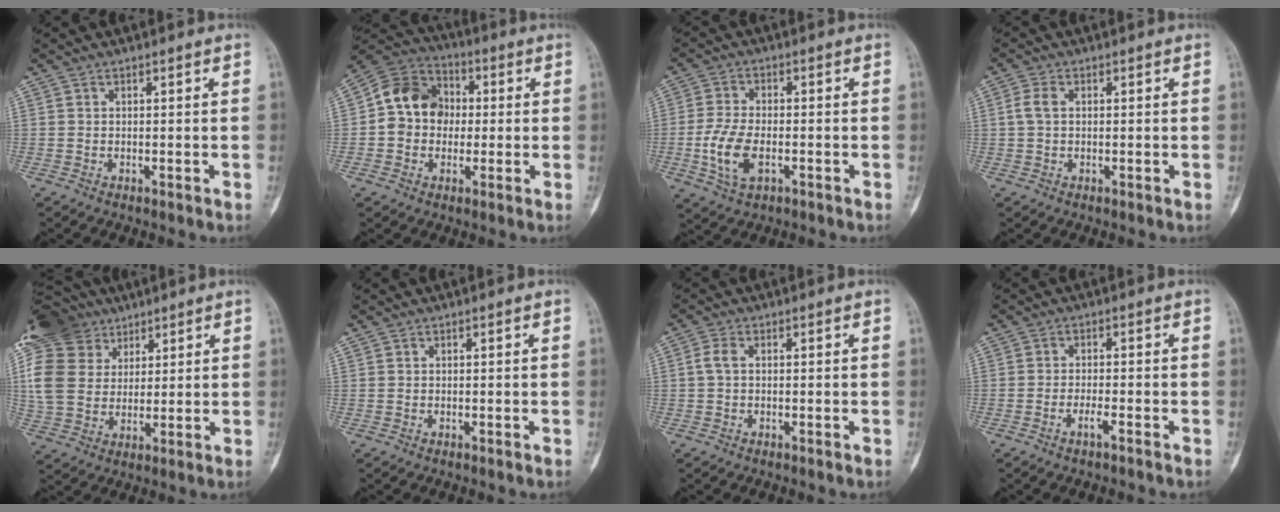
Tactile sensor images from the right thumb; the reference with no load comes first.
{"total": 12.2, "force": [0.1, 10.3, 6.6], "torque": [-0.089, 0.032, -0.013]}
{"total": 8.6, "force": [-2.4, 4.6, 6.9], "torque": [-0.146, 0.005, -0.044]}
{"total": 2.8, "force": [0.3, 1.8, 2.1], "torque": [-0.052, 0.006, 0.003]}
{"total": 19.8, "force": [9.3, 14.8, 9.4], "torque": [-0.204, 0.016, 0.178]}
{"total": 0.0}
{"total": 2.3, "force": [0.1, 1.4, 1.9], "torque": [-0.044, 0.004, -0.002]}
{"total": 2.2, "force": [-1.4, 0.3, 1.7], "torque": [-0.034, 0.008, -0.029]}